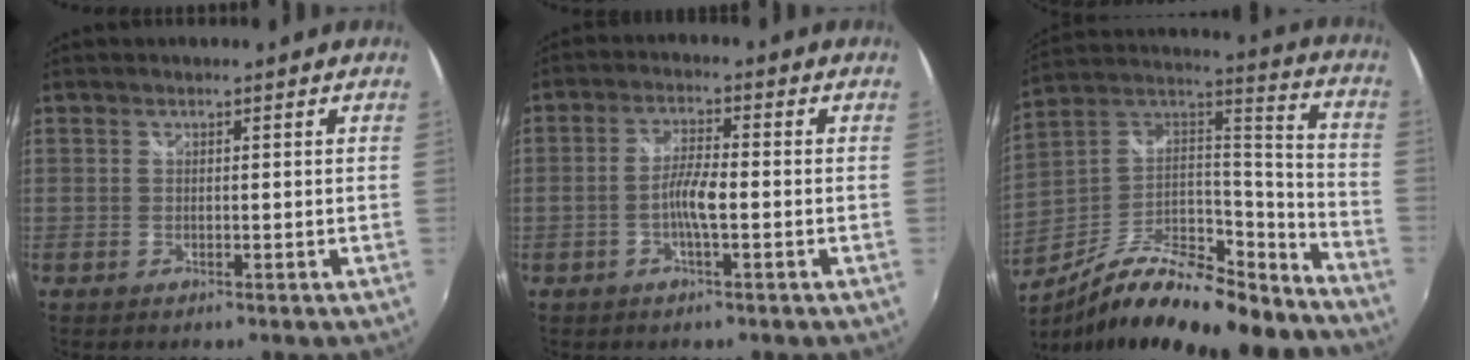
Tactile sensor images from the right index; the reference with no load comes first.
{"total": 4.4, "force": [-1.4, 0.5, 4.2], "torque": [-0.085, 0.006, -0.028]}
{"total": 25.6, "force": [-19.7, 7.1, 14.8], "torque": [-0.234, -0.005, -0.309]}